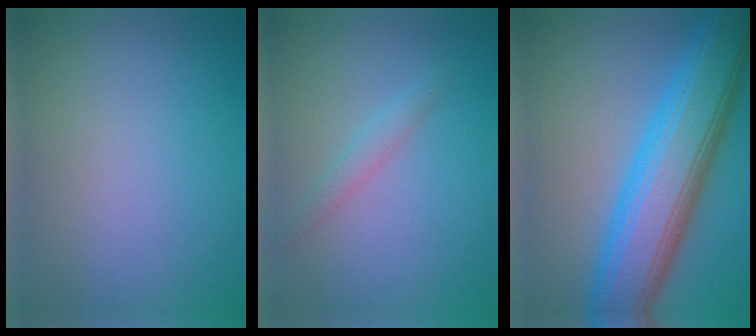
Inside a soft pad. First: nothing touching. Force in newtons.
{"total": 1.4, "press": 1.4, "slide": 0.0}
{"total": 10.7, "press": 10.7, "slide": 0.3}